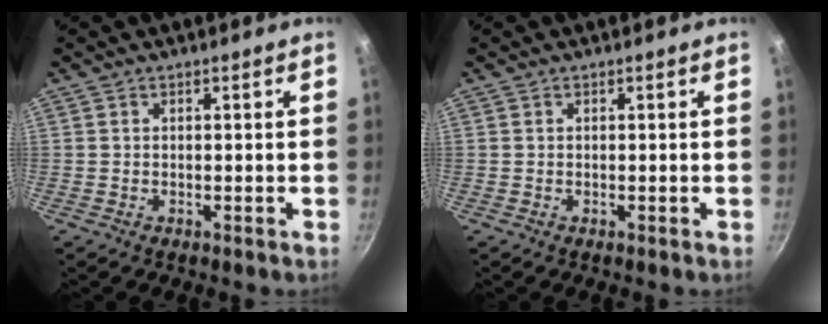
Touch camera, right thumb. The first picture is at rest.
{"total": 0.0}